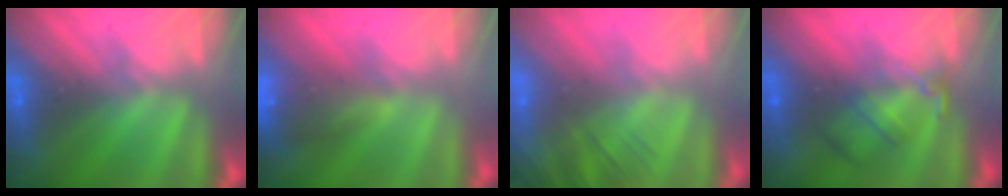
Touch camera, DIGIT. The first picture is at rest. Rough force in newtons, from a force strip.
{"total": 9.1}
{"total": 7.6}
{"total": 2.4}